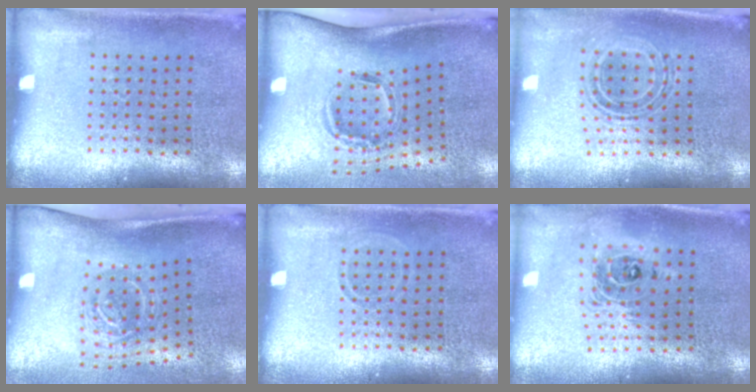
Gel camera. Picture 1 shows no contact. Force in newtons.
{"total": 2.0, "press": 1.2, "slide": 1.6}
{"total": 0.7, "press": 0.7, "slide": 0.2}
{"total": 2.0, "press": 1.3, "slide": 1.5}
{"total": 0.7, "press": 0.6, "slide": 0.3}
{"total": 2.0, "press": 1.5, "slide": 1.3}